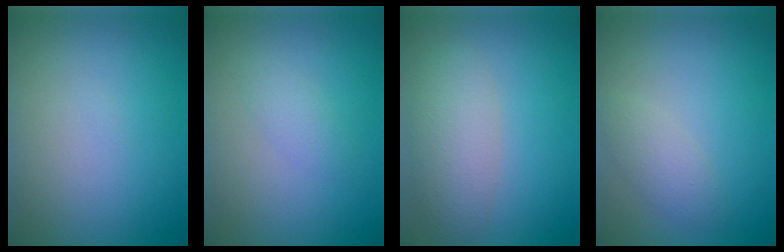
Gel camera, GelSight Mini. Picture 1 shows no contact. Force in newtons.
{"total": 1.4, "press": 1.4, "slide": 0.1}
{"total": 3.9, "press": 3.9, "slide": 0.1}
{"total": 1.9, "press": 1.9, "slide": 0.0}